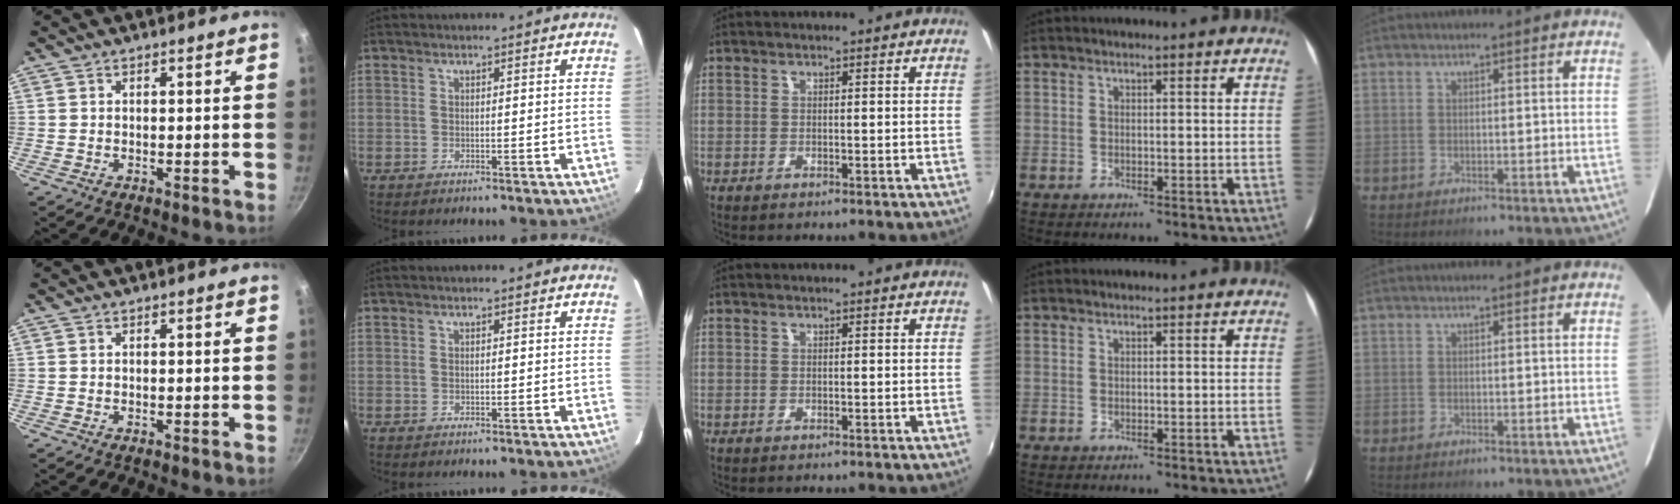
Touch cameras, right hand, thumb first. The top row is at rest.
{}